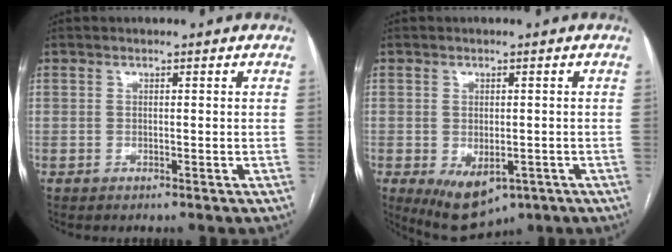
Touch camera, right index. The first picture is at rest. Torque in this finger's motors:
{"motor_torque": [1.53, -0.61, 0.34, 0.05]}